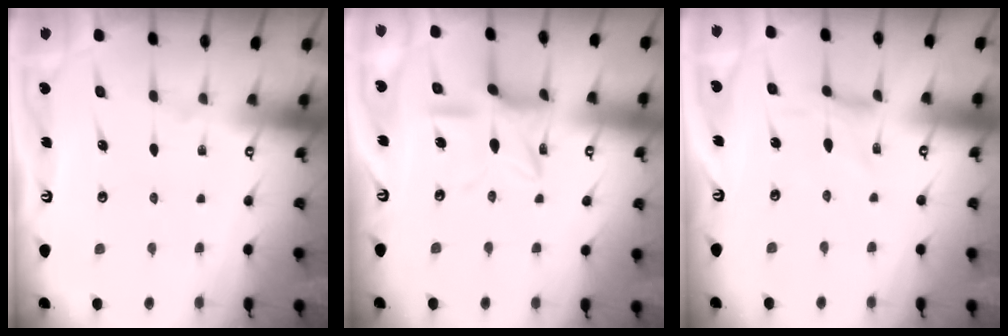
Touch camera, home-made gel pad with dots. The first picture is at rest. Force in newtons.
{"total": 10.3, "press": 10.3, "slide": 0.8}
{"total": 0.0}